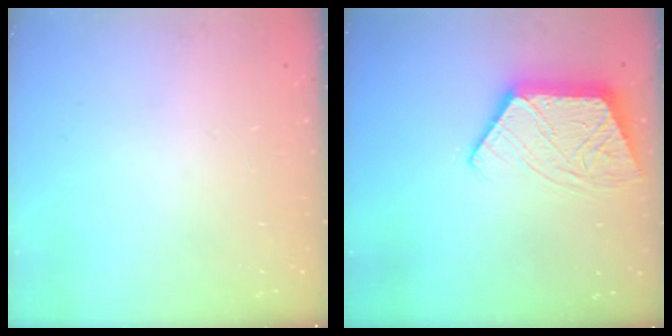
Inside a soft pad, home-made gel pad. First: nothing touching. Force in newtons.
{"total": 13.3, "press": 13.3, "slide": 0.8}